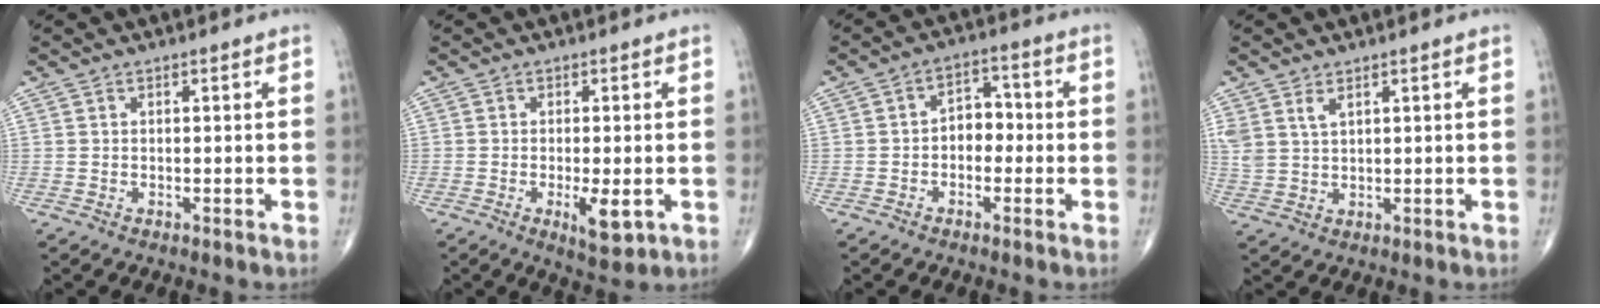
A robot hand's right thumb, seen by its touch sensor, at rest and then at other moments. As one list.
[{"total": 5.3, "force": [-1.5, 1.8, 4.8], "torque": [-0.072, -0.011, -0.018]}, {"total": 5.1, "force": [-0.9, 3.7, 3.4], "torque": [-0.025, 0.022, -0.027]}, {"total": 4.0, "force": [2.4, 2.0, 2.5], "torque": [-0.054, -0.007, 0.057]}]